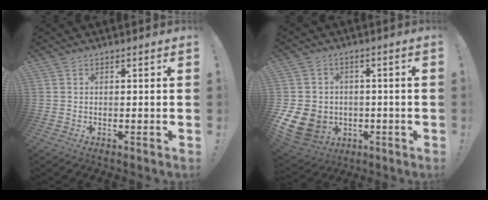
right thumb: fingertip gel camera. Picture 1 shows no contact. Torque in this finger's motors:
{"motor_torque": [2.76, 1.81, 0.31, -0.19, 0.29]}